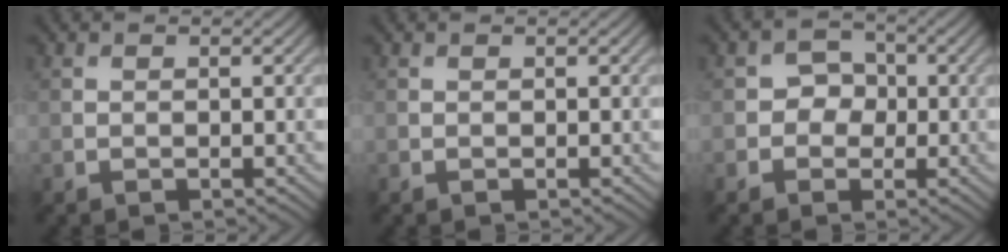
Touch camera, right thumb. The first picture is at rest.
{"total": 0.0}
{"total": 3.0, "force": [-0.3, 2.7, 1.2], "torque": [-0.007, 0.001, -0.022]}